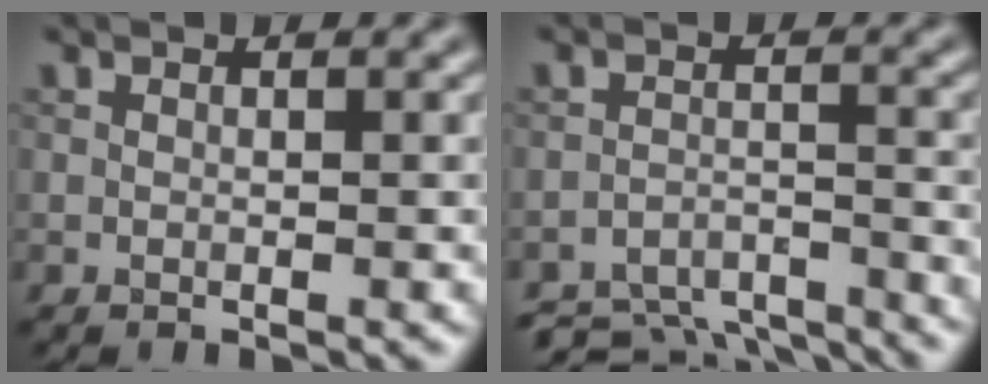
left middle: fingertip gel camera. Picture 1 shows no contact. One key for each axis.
{"total": 7.7, "fx": -7.3, "fy": 2.1, "fz": 1.6, "tx": -0.029, "ty": -0.017, "tz": -0.105}